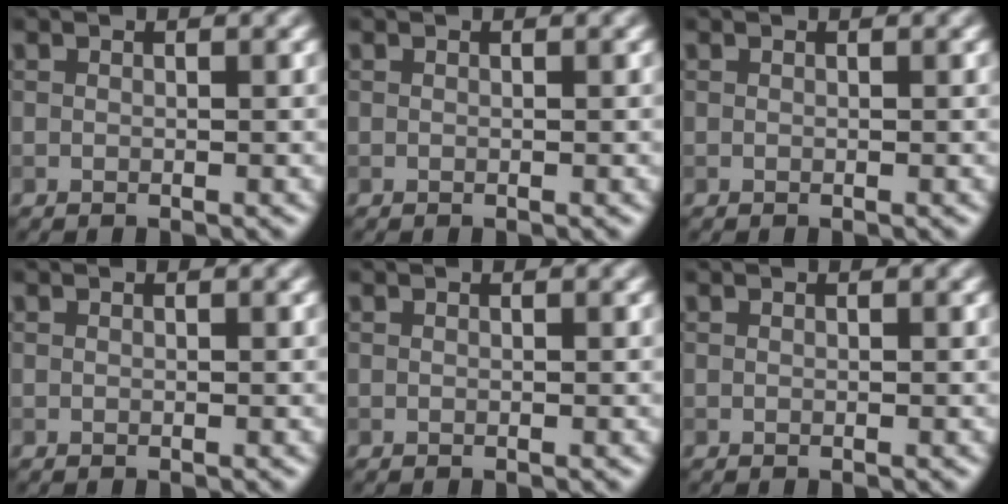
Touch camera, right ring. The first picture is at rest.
{"total": 0.0}
{"total": 0.0}
{"total": 0.0}
{"total": 0.0}
{"total": 0.0}